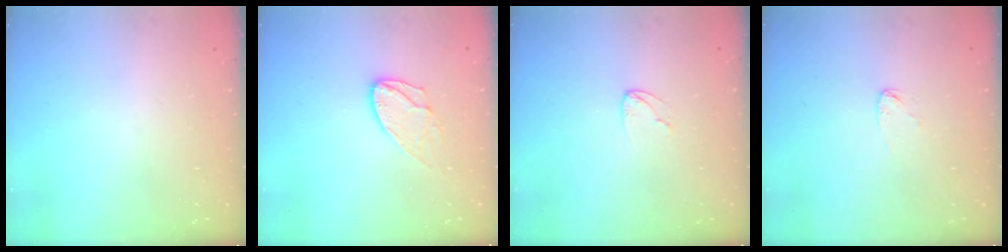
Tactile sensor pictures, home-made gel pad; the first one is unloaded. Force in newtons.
{"total": 9.0, "press": 9.0, "slide": 0.7}
{"total": 3.7, "press": 3.7, "slide": 0.3}
{"total": 3.0, "press": 3.0, "slide": 0.2}